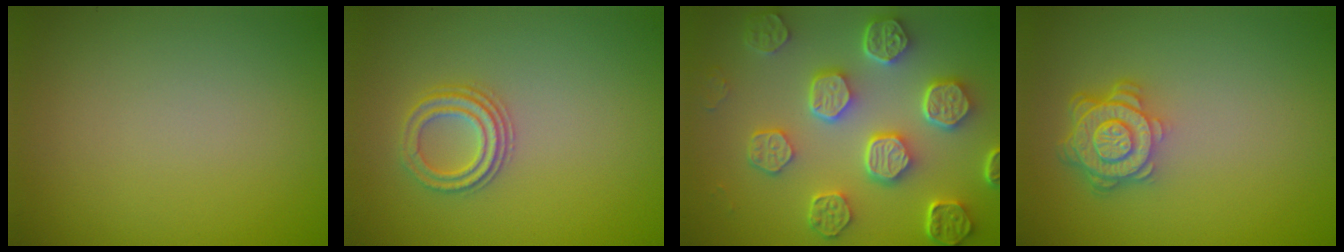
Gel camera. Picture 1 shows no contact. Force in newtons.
{"total": 2.2, "press": 2.1, "slide": 0.7}
{"total": 8.1, "press": 6.2, "slide": 5.3}
{"total": 4.5, "press": 3.5, "slide": 2.9}